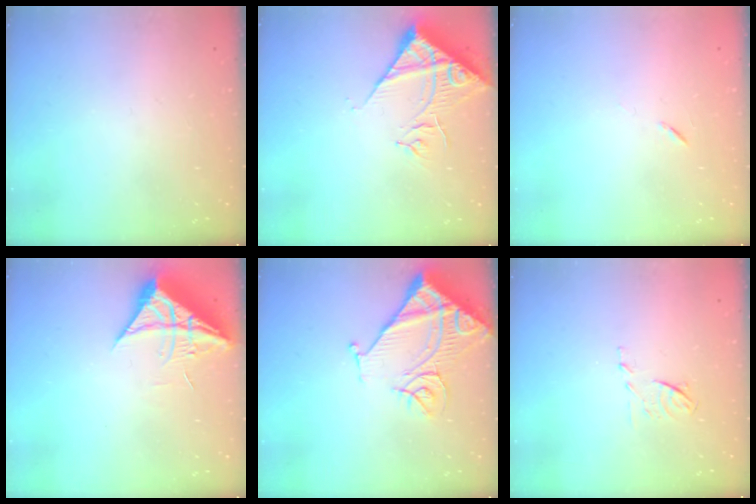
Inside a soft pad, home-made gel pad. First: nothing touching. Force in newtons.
{"total": 11.7, "press": 11.6, "slide": 1.5}
{"total": 5.8, "press": 5.4, "slide": 2.1}
{"total": 9.4, "press": 9.3, "slide": 1.0}
{"total": 17.1, "press": 17.0, "slide": 1.8}
{"total": 4.8, "press": 4.7, "slide": 0.9}